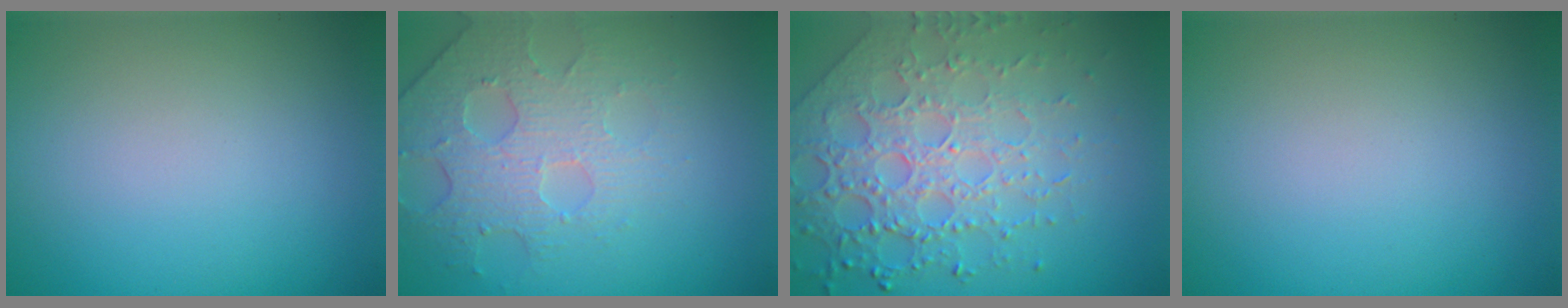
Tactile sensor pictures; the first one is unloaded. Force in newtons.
{"total": 3.8, "press": 3.6, "slide": 1.3}
{"total": 7.8, "press": 5.6, "slide": 5.5}
{"total": 0.0}